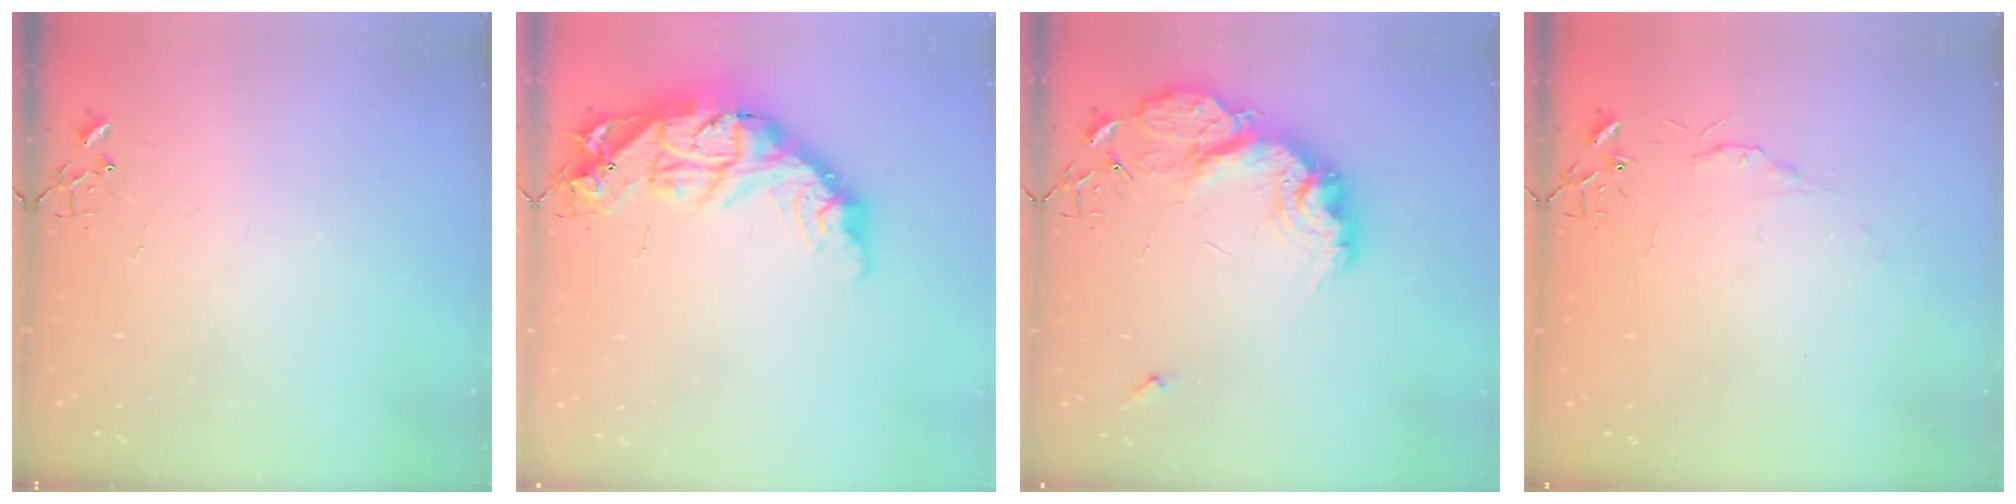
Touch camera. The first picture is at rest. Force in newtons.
{"total": 21.4, "press": 21.3, "slide": 2.0}
{"total": 19.6, "press": 19.6, "slide": 1.3}
{"total": 4.8, "press": 4.8, "slide": 0.7}